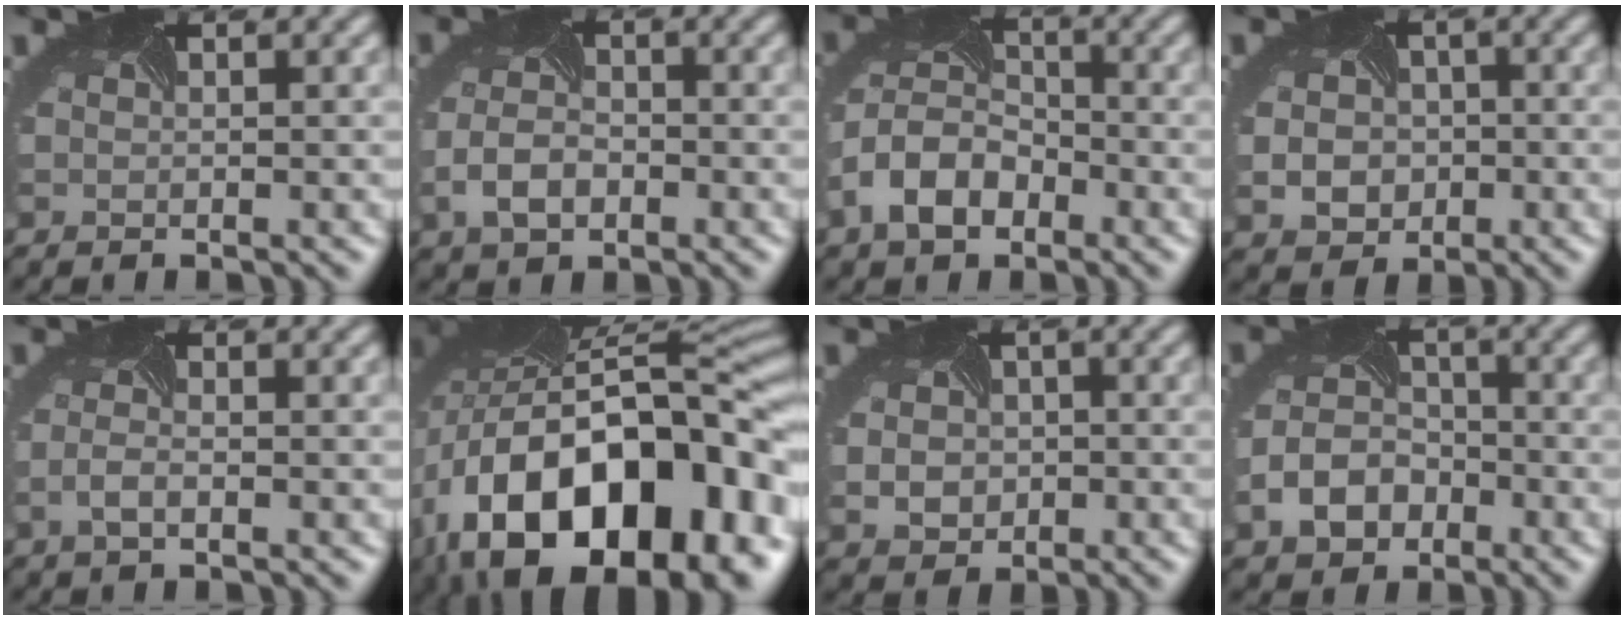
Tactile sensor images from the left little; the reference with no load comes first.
{"total": 2.9, "force": [-1.3, 2.0, 1.6], "torque": [-0.044, -0.002, -0.028]}
{"total": 5.0, "force": [-2.6, 3.5, 2.5], "torque": [-0.062, 0.006, -0.058]}
{"total": 4.1, "force": [-0.6, 3.7, 1.8], "torque": [-0.031, -0.003, -0.007]}
{"total": 1.0, "force": [-0.6, 0.4, 0.7], "torque": [-0.029, 0.001, -0.016]}
{"total": 19.9, "force": [-4.7, 12.2, 15.0], "torque": [-0.250, -0.012, -0.063]}
{"total": 3.4, "force": [-0.3, 3.0, 1.5], "torque": [-0.023, 0.000, -0.005]}
{"total": 3.9, "force": [-2.1, 3.0, 1.3], "torque": [-0.032, -0.002, -0.044]}